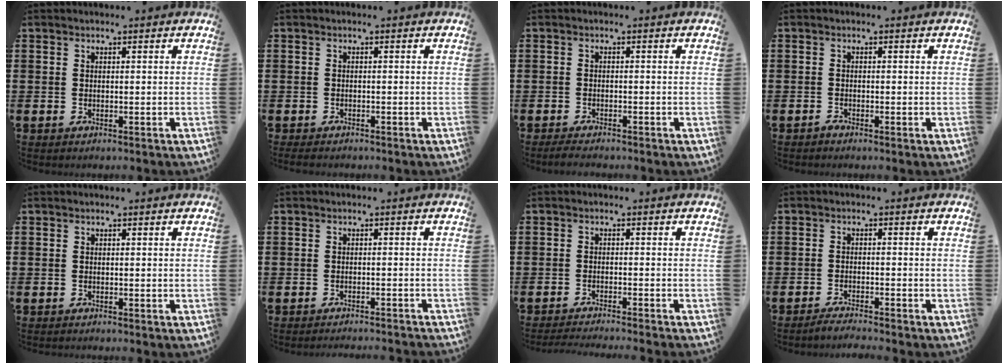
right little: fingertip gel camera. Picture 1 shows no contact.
{"total": 0.8, "force": [-0.7, 0.2, 0.3], "torque": [-0.007, 0.000, -0.016]}
{"total": 1.3, "force": [-1.2, 0.2, 0.5], "torque": [-0.012, 0.002, -0.024]}
{"total": 0.7, "force": [-0.7, 0.1, 0.1], "torque": [-0.003, -0.002, -0.014]}
{"total": 0.0}
{"total": 1.2, "force": [-1.1, -0.2, -0.1], "torque": [0.001, 0.004, -0.024]}
{"total": 1.5, "force": [-1.4, -0.3, 0.3], "torque": [-0.003, 0.000, -0.028]}
{"total": 1.9, "force": [-1.8, -0.2, 0.5], "torque": [-0.008, 0.004, -0.036]}